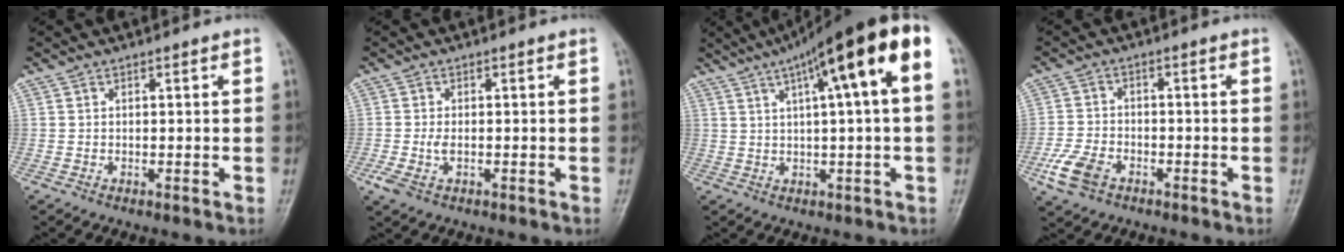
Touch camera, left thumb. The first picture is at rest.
{"total": 3.0, "force": [-1.0, 1.6, 2.4], "torque": [-0.065, 0.003, -0.019]}
{"total": 14.8, "force": [5.3, 1.6, 13.8], "torque": [-0.219, 0.034, 0.078]}
{"total": 6.6, "force": [-3.6, 4.1, 3.7], "torque": [-0.083, 0.011, -0.070]}